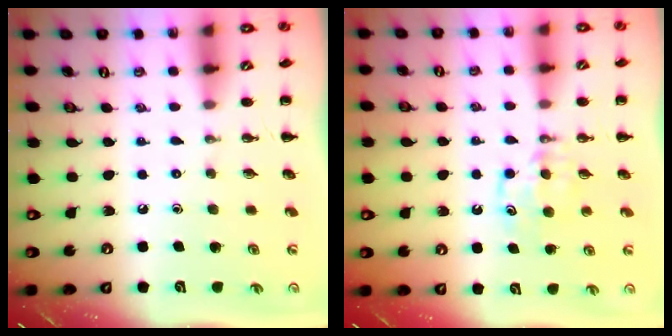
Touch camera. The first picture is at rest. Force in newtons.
{"total": 5.2, "press": 4.9, "slide": 1.5}